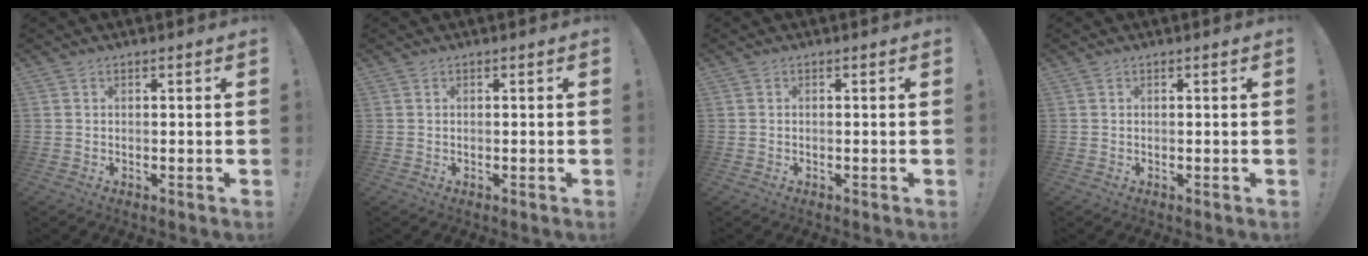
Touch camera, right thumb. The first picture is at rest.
{"total": 0.0}
{"total": 0.0}
{"total": 0.0}